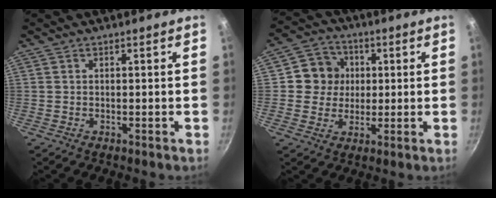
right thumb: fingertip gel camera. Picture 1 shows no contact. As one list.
[{"total": 8.3, "force": [1.2, 7.8, 2.4], "torque": [0.000, 0.010, 0.008]}]